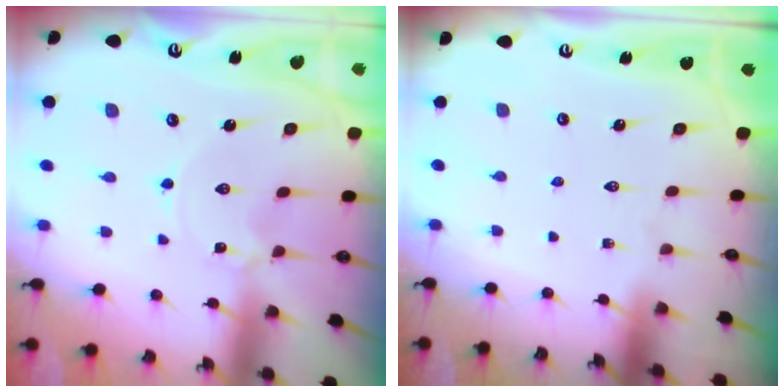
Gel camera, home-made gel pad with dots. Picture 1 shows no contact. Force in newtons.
{"total": 0.0}